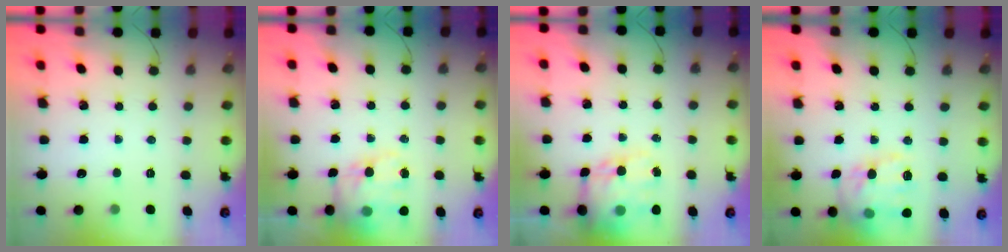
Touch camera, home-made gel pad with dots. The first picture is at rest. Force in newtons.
{"total": 14.2, "press": 13.7, "slide": 3.5}
{"total": 15.5, "press": 15.1, "slide": 3.7}
{"total": 13.5, "press": 13.5, "slide": 0.4}